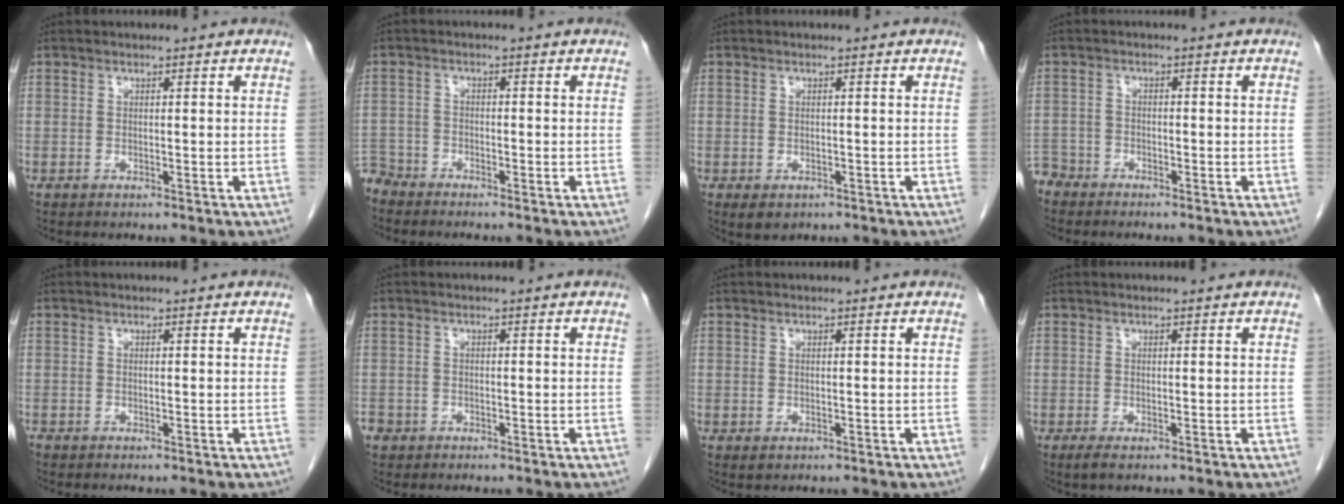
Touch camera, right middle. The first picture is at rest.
{"total": 4.3, "force": [-4.2, 1.1, -0.2], "torque": [0.007, -0.009, -0.083]}
{"total": 2.9, "force": [-1.8, 1.9, 1.3], "torque": [-0.015, -0.002, -0.018]}
{"total": 4.0, "force": [-3.6, 1.6, -0.3], "torque": [0.008, -0.004, -0.076]}
{"total": 0.7, "force": [-0.6, 0.1, 0.2], "torque": [-0.007, -0.001, -0.012]}
{"total": 3.1, "force": [-2.1, 2.2, 0.6], "torque": [-0.012, 0.001, -0.042]}
{"total": 0.6, "force": [-0.3, 0.4, 0.3], "torque": [-0.007, 0.000, 0.000]}
{"total": 1.6, "force": [-1.1, 0.4, 1.1], "torque": [-0.023, -0.005, -0.018]}